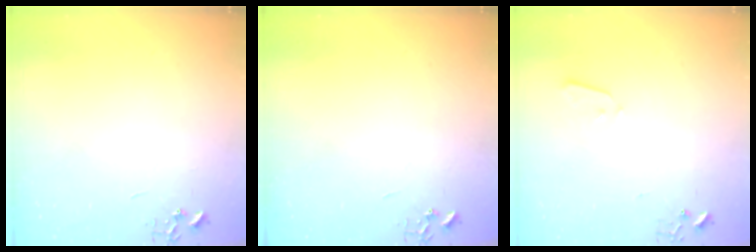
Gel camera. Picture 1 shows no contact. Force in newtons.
{"total": 0.0}
{"total": 2.1, "press": 2.1, "slide": 0.3}